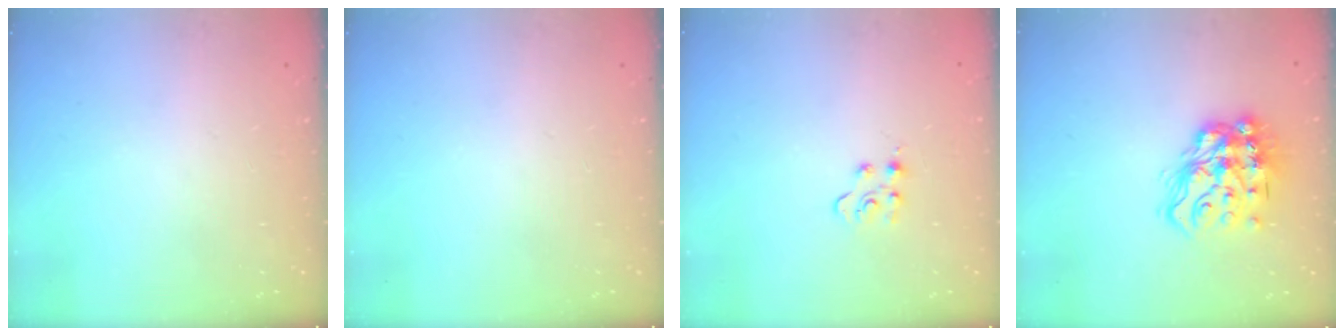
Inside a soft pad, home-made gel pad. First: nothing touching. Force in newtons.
{"total": 0.0}
{"total": 4.4, "press": 4.4, "slide": 0.5}
{"total": 15.7, "press": 15.7, "slide": 1.0}